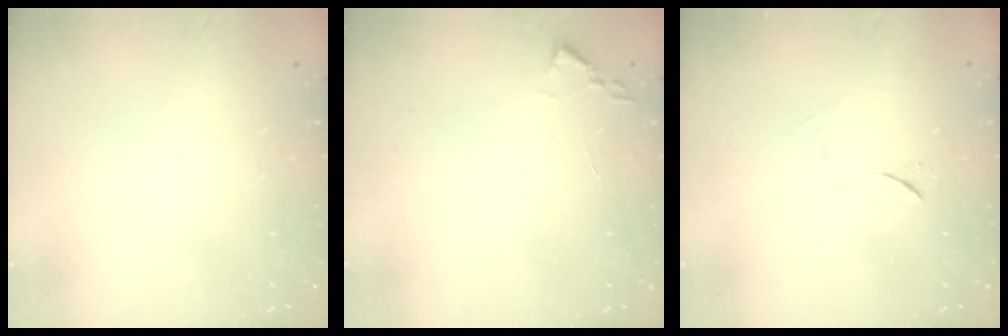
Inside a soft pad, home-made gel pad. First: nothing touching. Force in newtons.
{"total": 1.9, "press": 1.8, "slide": 0.3}
{"total": 5.6, "press": 5.6, "slide": 0.6}